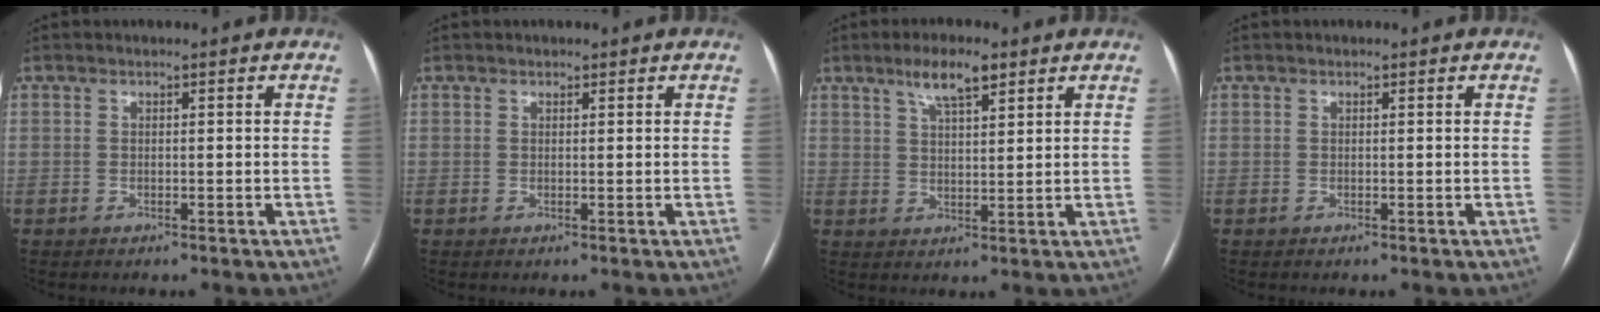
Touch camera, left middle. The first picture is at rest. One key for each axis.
{"total": 0.6, "fx": 0.5, "fy": 0.3, "fz": 0.1, "tx": -0.006, "ty": -0.004, "tz": 0.005}
{"total": 5.8, "fx": 3.8, "fy": 1.3, "fz": 4.2, "tx": -0.082, "ty": 0.007, "tz": 0.067}
{"total": 0.0}